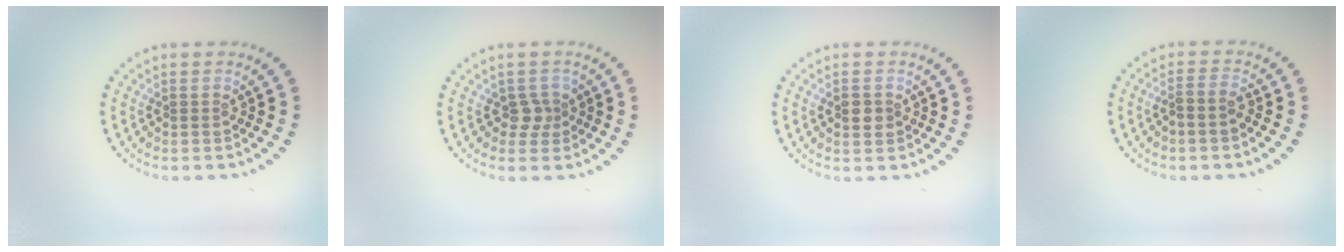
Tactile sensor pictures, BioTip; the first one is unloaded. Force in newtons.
{"total": 1.6, "press": 1.2, "slide": 1.0}
{"total": 1.4, "press": 1.4, "slide": 0.1}
{"total": 1.6, "press": 1.2, "slide": 1.0}